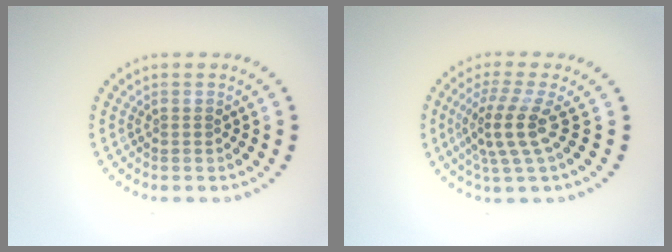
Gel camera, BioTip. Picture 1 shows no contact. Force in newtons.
{"total": 3.6, "press": 2.6, "slide": 2.5}